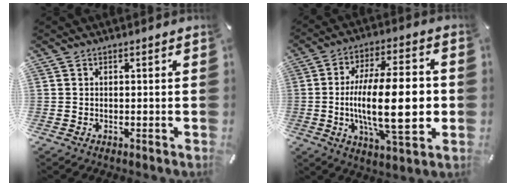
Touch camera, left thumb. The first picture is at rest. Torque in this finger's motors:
{"motor_torque": [1.71, 3.30, 2.64, 0.13, 0.30]}